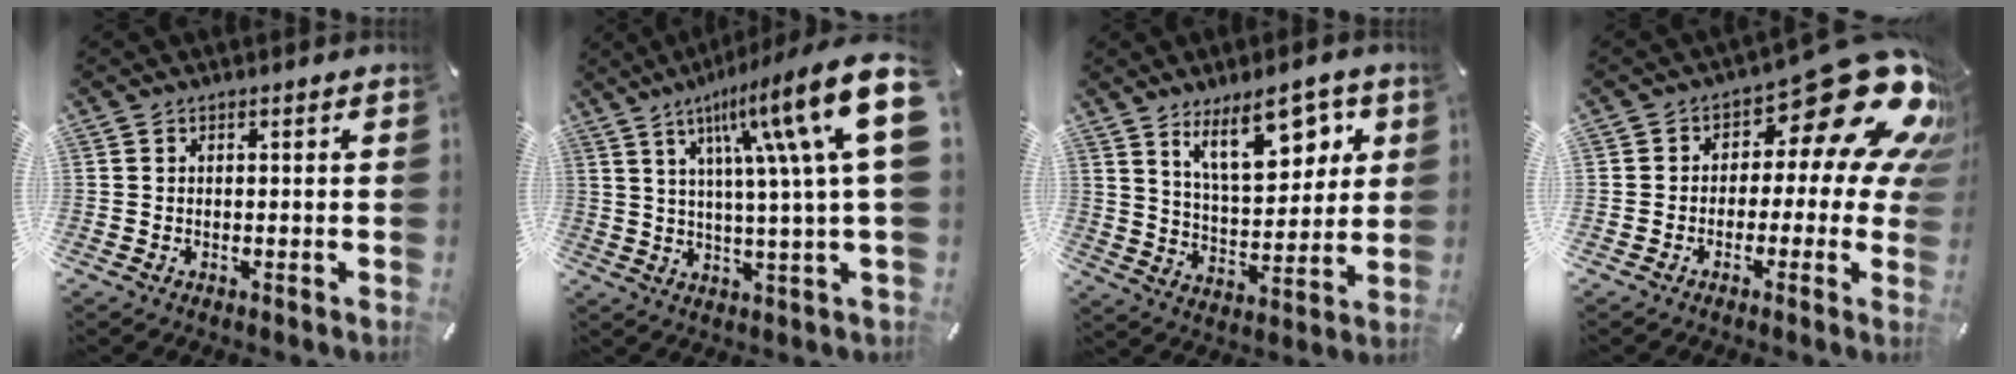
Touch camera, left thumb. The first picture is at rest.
{"total": 22.2, "force": [7.6, 4.0, 20.4], "torque": [-0.318, -0.033, 0.111]}
{"total": 15.2, "force": [8.7, 7.2, 10.1], "torque": [-0.145, -0.036, 0.147]}
{"total": 19.6, "force": [9.4, 8.7, 14.8], "torque": [-0.186, -0.066, 0.153]}